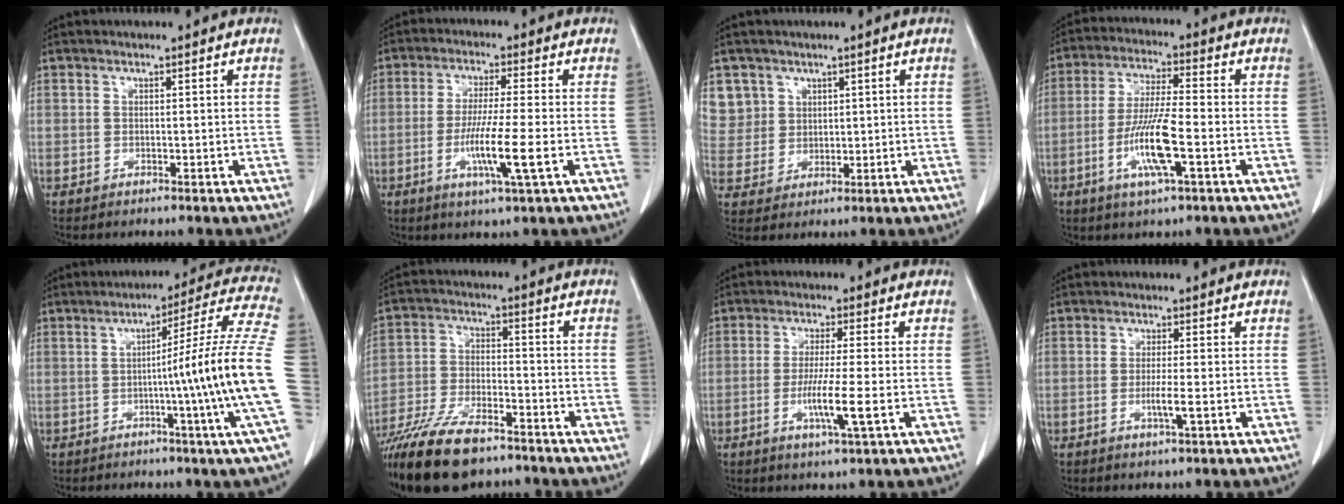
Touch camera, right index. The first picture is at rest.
{"total": 8.5, "force": [-2.3, -0.5, 8.2], "torque": [-0.156, -0.017, -0.042]}
{"total": 7.0, "force": [3.8, 5.8, -0.2], "torque": [0.009, 0.010, 0.086]}
{"total": 10.3, "force": [-3.2, 0.9, 9.7], "torque": [-0.193, -0.010, -0.061]}
{"total": 17.4, "force": [-3.1, -3.5, 16.8], "torque": [-0.219, -0.006, -0.058]}
{"total": 16.0, "force": [-12.1, 5.0, 9.1], "torque": [-0.189, -0.026, -0.214]}
{"total": 6.8, "force": [-1.8, -0.4, 6.5], "torque": [-0.122, -0.015, -0.032]}
{"total": 2.8, "force": [-0.7, -0.2, 2.7], "torque": [-0.052, -0.004, -0.011]}